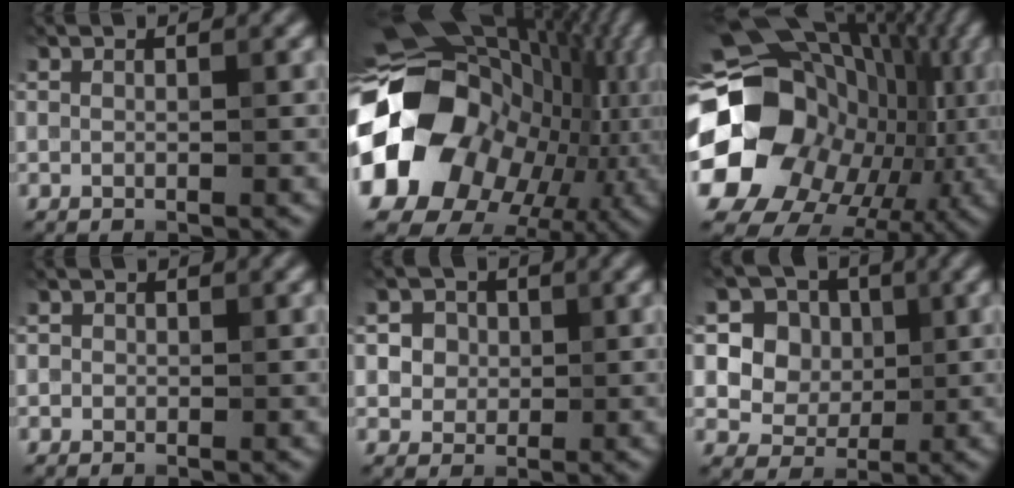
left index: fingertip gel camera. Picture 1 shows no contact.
{"total": 21.2, "force": [-3.6, 17.6, 11.2], "torque": [-0.220, -0.037, -0.069]}
{"total": 23.4, "force": [-2.2, 20.5, 10.9], "torque": [-0.197, -0.010, -0.067]}
{"total": 0.8, "force": [0.1, 0.8, 0.1], "torque": [0.003, -0.005, -0.002]}
{"total": 4.5, "force": [1.4, 3.9, 1.8], "torque": [-0.024, 0.012, 0.018]}
{"total": 6.4, "force": [1.6, 5.5, 2.7], "torque": [-0.048, 0.008, 0.020]}